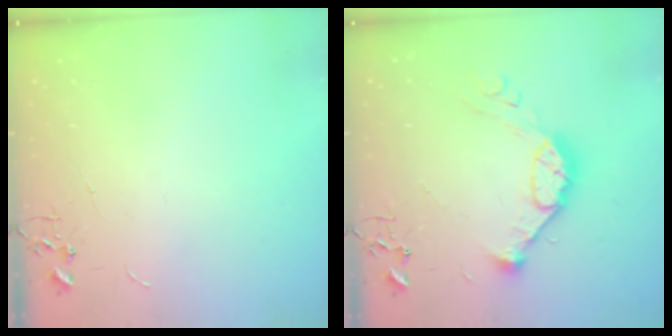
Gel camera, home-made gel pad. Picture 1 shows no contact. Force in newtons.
{"total": 12.9, "press": 12.8, "slide": 1.2}